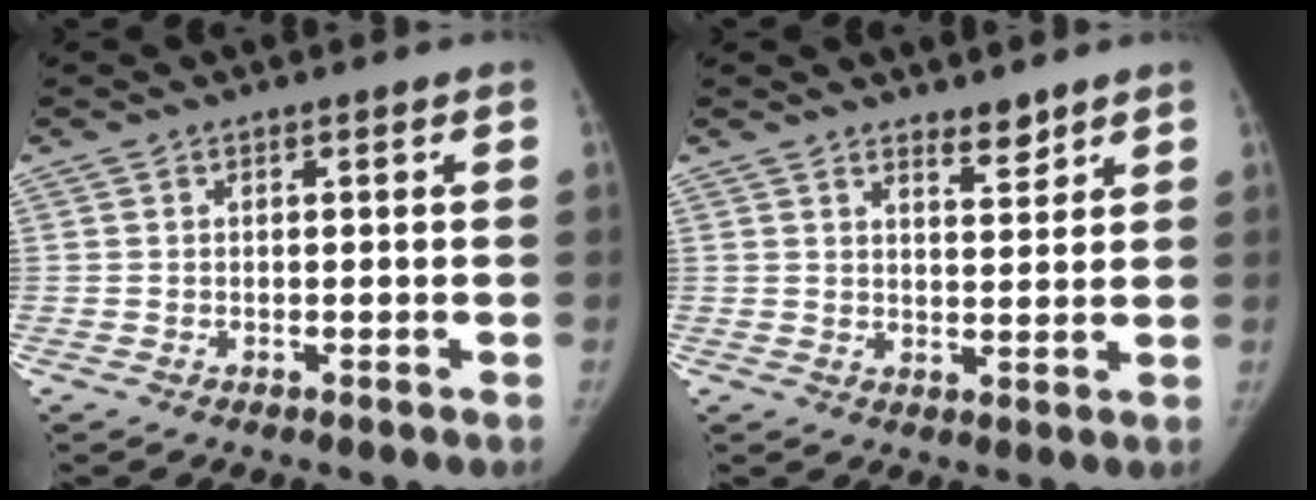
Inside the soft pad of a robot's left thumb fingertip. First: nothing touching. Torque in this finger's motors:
{"motor_torque": [-0.08, 0.04, 0.09, 0.29, 0.00]}